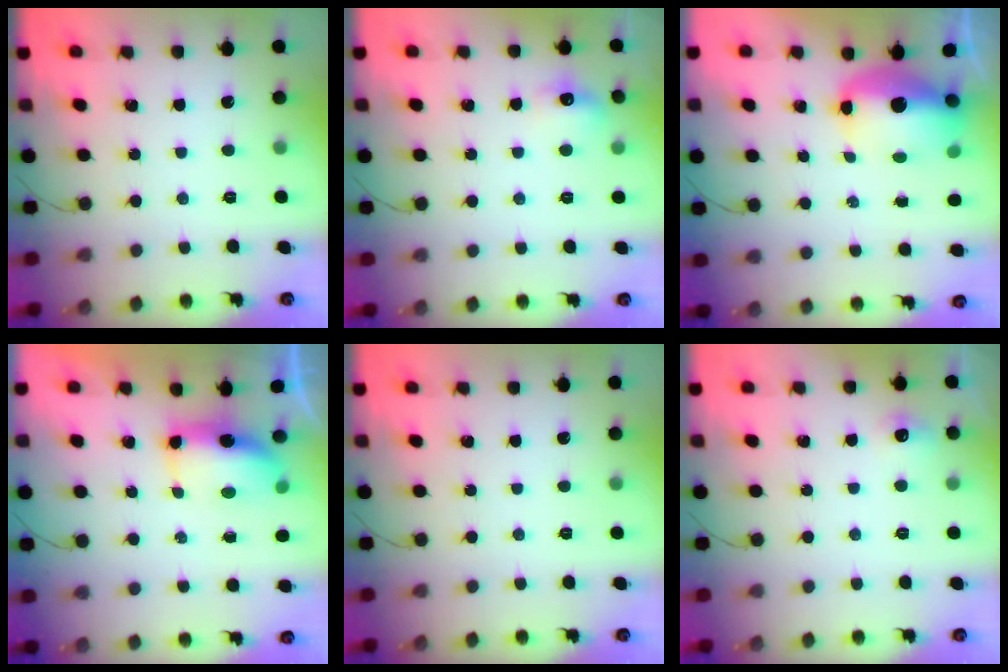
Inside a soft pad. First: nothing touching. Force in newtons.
{"total": 7.2, "press": 7.0, "slide": 1.6}
{"total": 12.0, "press": 11.4, "slide": 3.7}
{"total": 7.7, "press": 7.4, "slide": 2.0}
{"total": 0.0}
{"total": 5.7, "press": 5.5, "slide": 1.5}